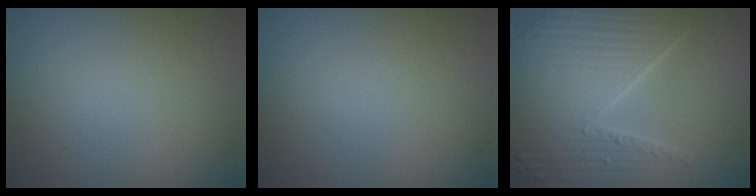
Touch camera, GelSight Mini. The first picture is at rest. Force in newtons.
{"total": 0.0}
{"total": 10.2, "press": 6.6, "slide": 7.8}